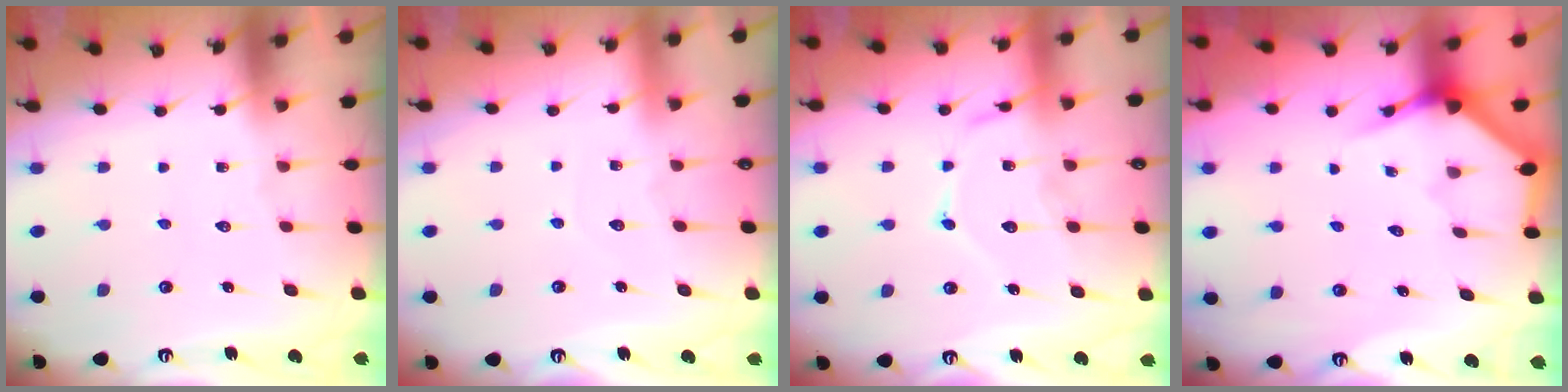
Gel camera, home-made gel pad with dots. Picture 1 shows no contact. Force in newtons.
{"total": 2.9, "press": 2.9, "slide": 0.2}
{"total": 13.4, "press": 13.4, "slide": 1.0}
{"total": 3.5, "press": 3.4, "slide": 0.2}